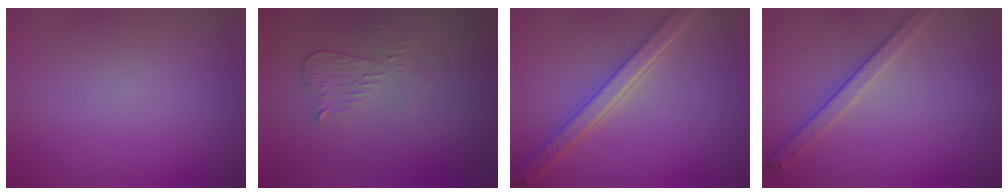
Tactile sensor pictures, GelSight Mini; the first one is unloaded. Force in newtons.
{"total": 2.1, "press": 2.0, "slide": 0.5}
{"total": 5.2, "press": 4.0, "slide": 3.3}
{"total": 2.8, "press": 2.6, "slide": 1.0}